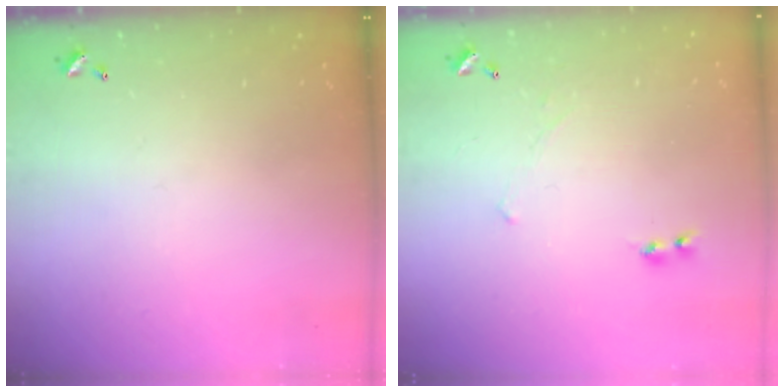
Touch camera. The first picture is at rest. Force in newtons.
{"total": 2.3, "press": 2.3, "slide": 0.2}